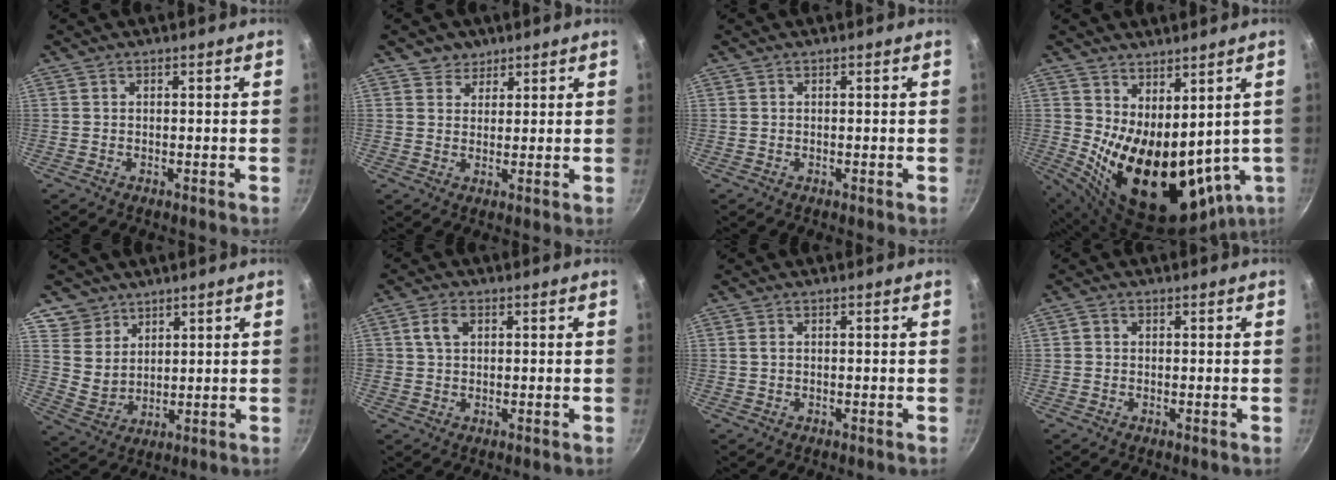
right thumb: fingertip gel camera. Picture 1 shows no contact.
{"total": 3.4, "force": [2.3, 2.6, 0.0], "torque": [0.027, -0.011, 0.032]}
{"total": 0.0}
{"total": 18.7, "force": [2.4, 10.2, 15.5], "torque": [-0.225, -0.042, 0.074]}
{"total": 7.6, "force": [4.9, 5.7, 1.3], "torque": [0.004, -0.017, 0.102]}
{"total": 3.7, "force": [1.2, 2.6, 2.4], "torque": [-0.036, 0.005, 0.020]}
{"total": 0.7, "force": [0.2, 0.5, 0.5], "torque": [-0.011, 0.001, 0.003]}
{"total": 1.1, "force": [0.0, 0.9, 0.5], "torque": [-0.009, 0.005, -0.001]}